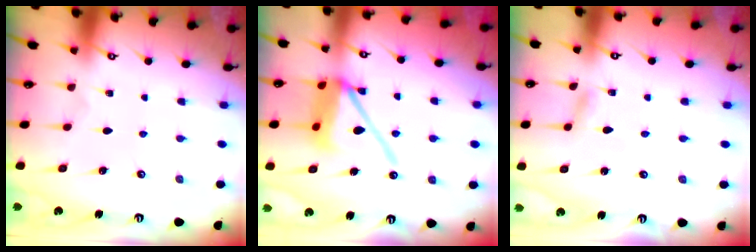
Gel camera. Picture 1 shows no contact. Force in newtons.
{"total": 12.3, "press": 12.2, "slide": 1.7}
{"total": 1.8, "press": 1.7, "slide": 0.2}